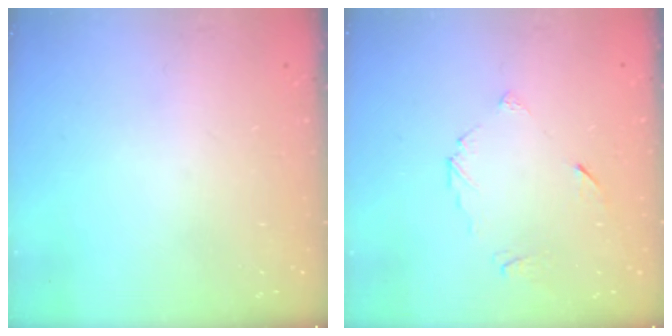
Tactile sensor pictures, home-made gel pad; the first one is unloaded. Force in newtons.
{"total": 4.9, "press": 4.8, "slide": 0.6}